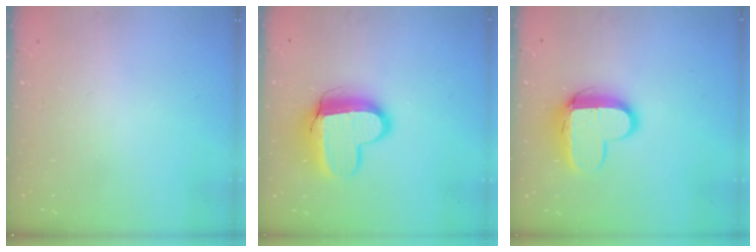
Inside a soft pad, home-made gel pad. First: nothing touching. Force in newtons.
{"total": 13.4, "press": 13.3, "slide": 1.3}
{"total": 11.2, "press": 11.2, "slide": 1.1}